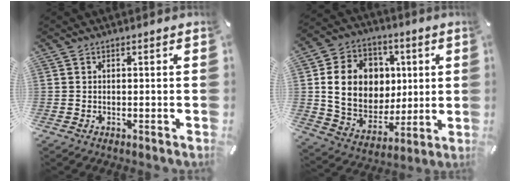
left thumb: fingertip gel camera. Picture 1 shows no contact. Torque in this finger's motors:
{"motor_torque": [0.71, 1.15, 0.61, -0.01, 0.47]}